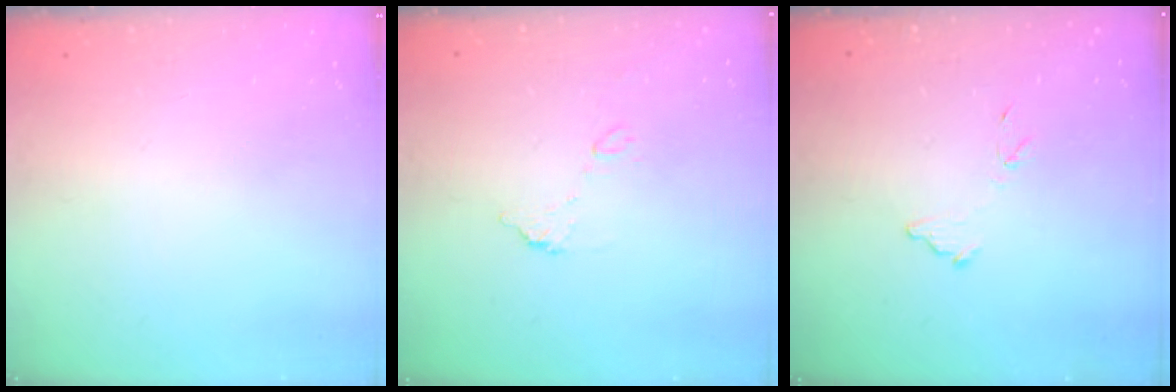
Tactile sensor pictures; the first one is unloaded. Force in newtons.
{"total": 6.6, "press": 6.5, "slide": 0.5}
{"total": 7.9, "press": 7.9, "slide": 0.4}